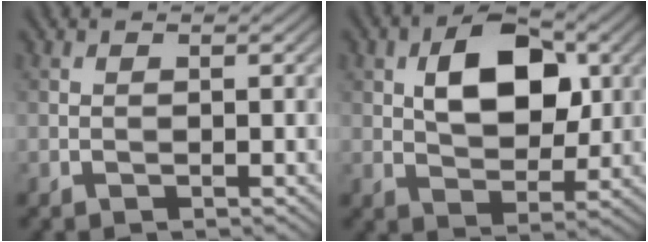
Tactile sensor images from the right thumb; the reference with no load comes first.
{"total": 9.4, "force": [2.3, 5.7, 7.2], "torque": [-0.119, 0.007, 0.036]}